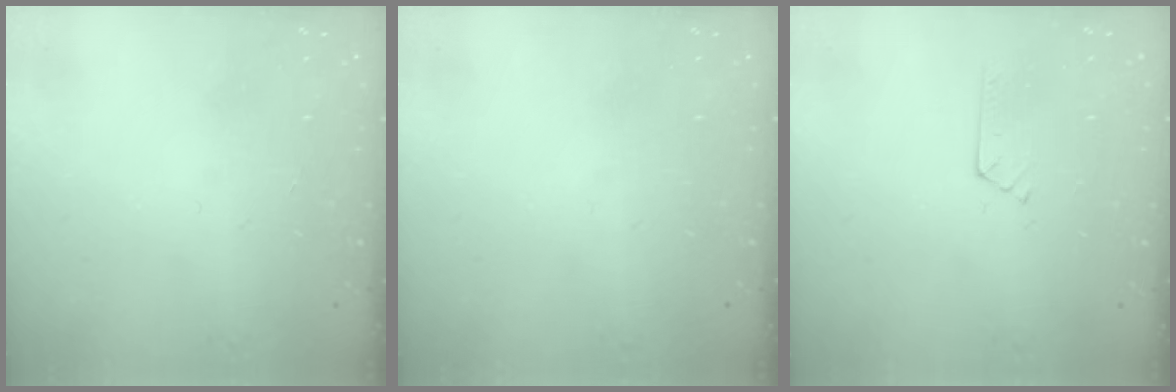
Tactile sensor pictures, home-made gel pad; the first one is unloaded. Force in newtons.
{"total": 0.0}
{"total": 2.5, "press": 2.5, "slide": 0.3}